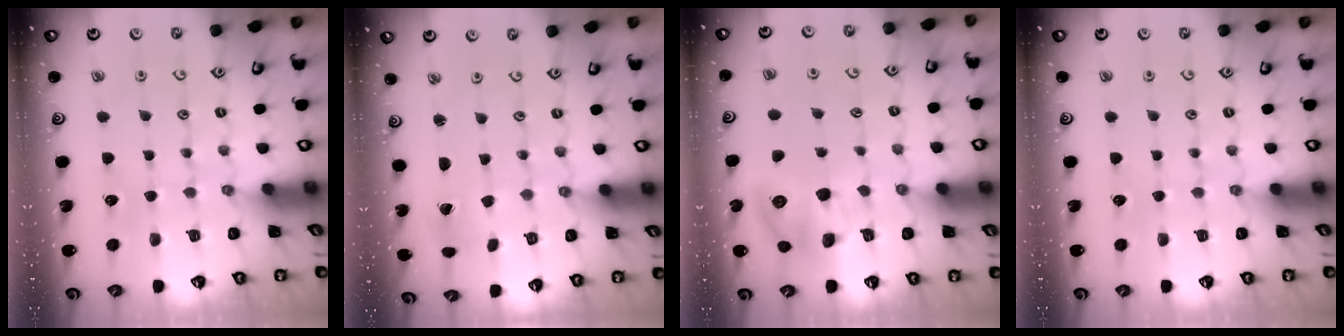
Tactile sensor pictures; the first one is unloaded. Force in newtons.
{"total": 0.6, "press": 0.6, "slide": 0.0}
{"total": 8.4, "press": 8.4, "slide": 1.0}
{"total": 0.0}